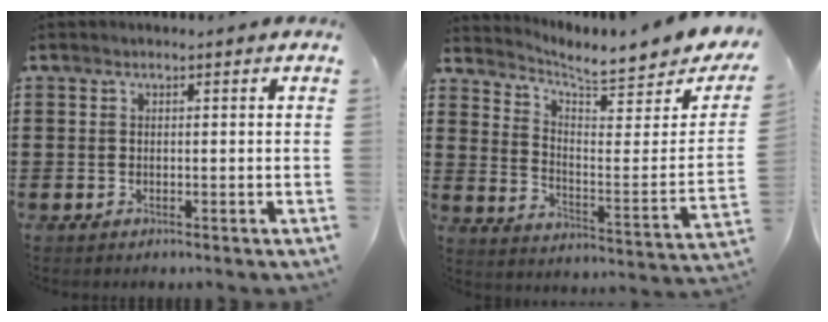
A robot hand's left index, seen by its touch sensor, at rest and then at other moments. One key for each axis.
{"total": 4.9, "fx": 4.6, "fy": 0.0, "fz": 1.7, "tx": -0.053, "ty": -0.045, "tz": 0.070}